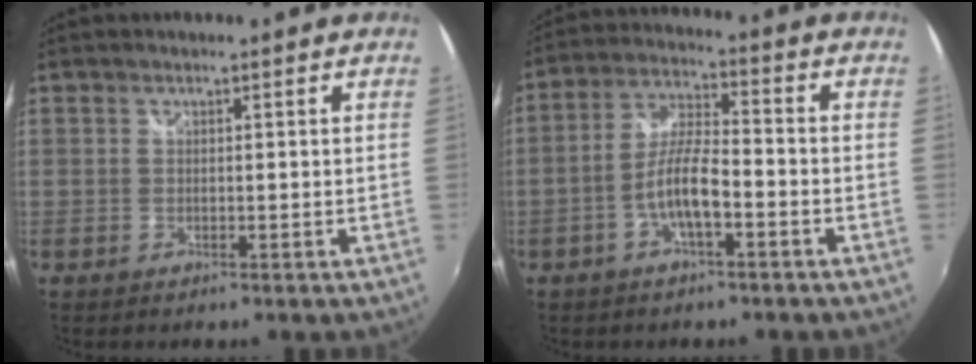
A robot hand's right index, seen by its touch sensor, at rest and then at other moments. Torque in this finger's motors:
{"motor_torque": [1.02, 0.16, 0.50, 0.15]}